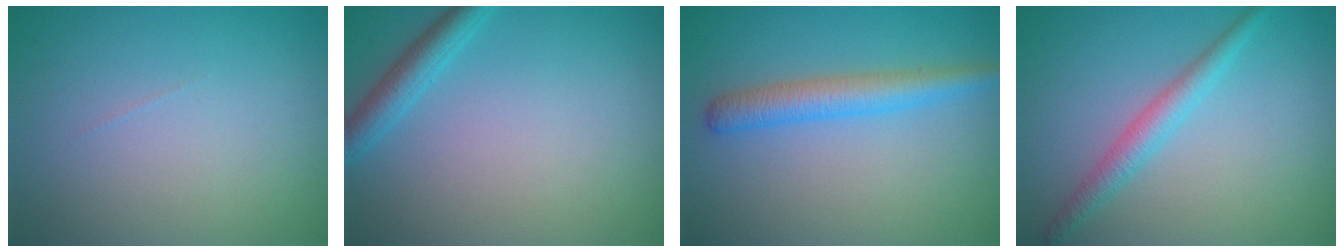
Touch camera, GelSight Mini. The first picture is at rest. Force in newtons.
{"total": 2.4, "press": 2.4, "slide": 0.1}
{"total": 3.2, "press": 3.2, "slide": 0.1}
{"total": 2.4, "press": 2.4, "slide": 0.0}